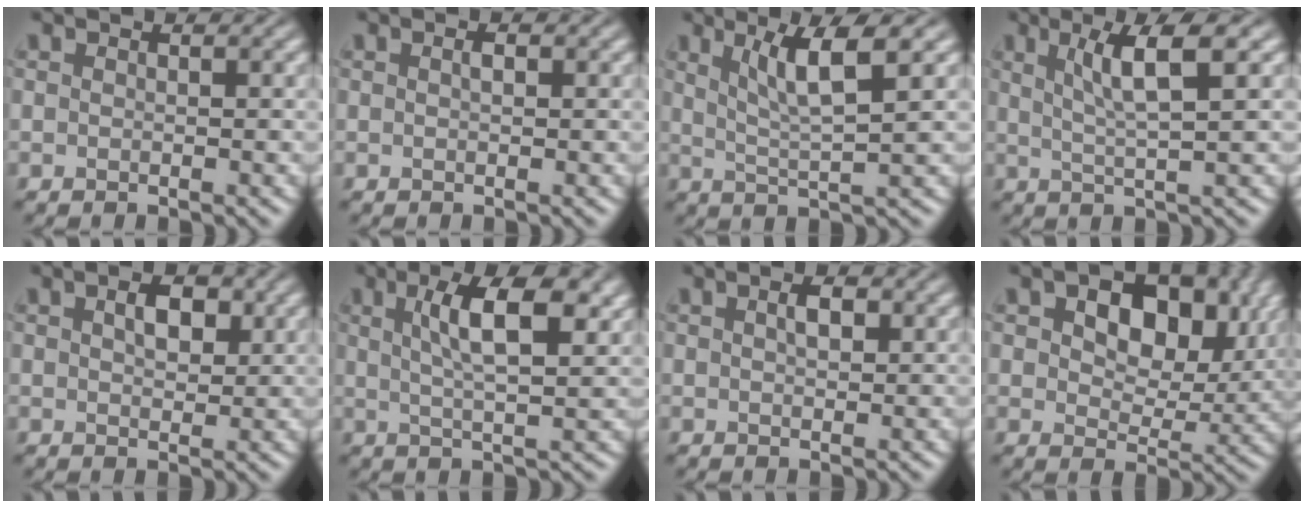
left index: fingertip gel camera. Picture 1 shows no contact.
{"total": 0.7, "force": [0.2, 0.2, 0.6], "torque": [-0.011, 0.002, 0.003]}
{"total": 5.1, "force": [2.3, 0.8, 4.5], "torque": [-0.080, -0.002, 0.042]}
{"total": 4.9, "force": [1.9, 0.8, 4.4], "torque": [-0.076, 0.001, 0.033]}
{"total": 2.7, "force": [0.9, 1.6, 2.0], "torque": [-0.033, 0.002, 0.016]}
{"total": 6.5, "force": [2.2, 1.8, 5.8], "torque": [-0.089, 0.004, 0.036]}
{"total": 1.7, "force": [0.5, 0.8, 1.4], "torque": [-0.024, 0.002, 0.009]}
{"total": 9.6, "force": [3.3, 5.9, 6.9], "torque": [-0.101, -0.003, 0.048]}